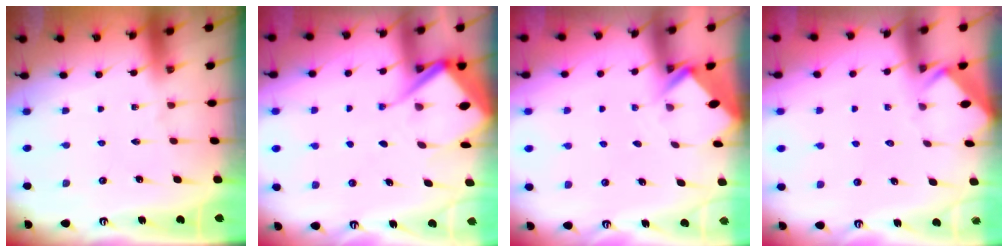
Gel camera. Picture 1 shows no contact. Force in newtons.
{"total": 8.9, "press": 8.8, "slide": 0.7}
{"total": 2.5, "press": 2.5, "slide": 0.2}
{"total": 3.4, "press": 3.3, "slide": 0.5}